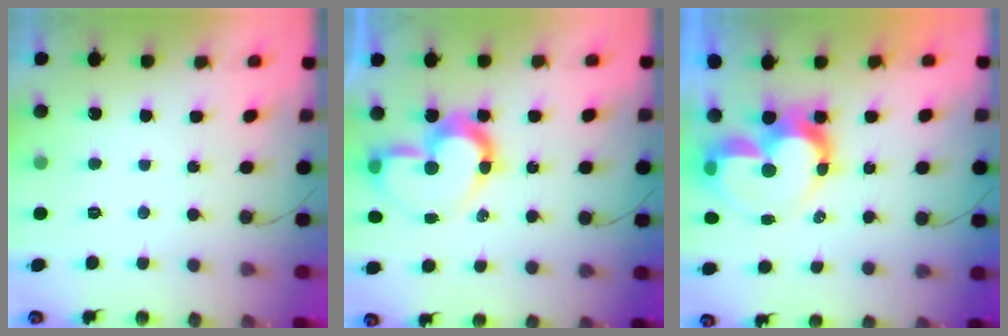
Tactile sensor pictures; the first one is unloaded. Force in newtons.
{"total": 11.9, "press": 11.7, "slide": 2.0}
{"total": 12.7, "press": 12.6, "slide": 0.9}